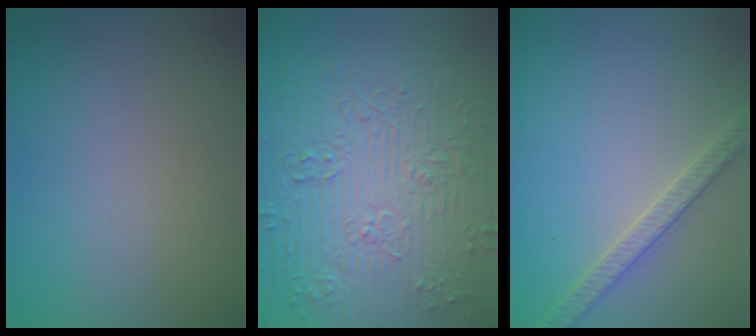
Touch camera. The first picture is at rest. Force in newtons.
{"total": 9.5, "press": 6.9, "slide": 6.4}
{"total": 2.7, "press": 2.7, "slide": 0.3}